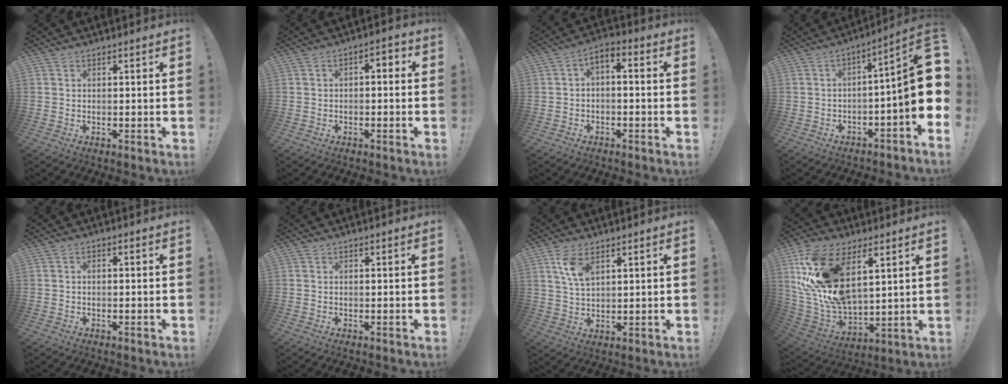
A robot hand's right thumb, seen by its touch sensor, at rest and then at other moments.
{"total": 2.9, "force": [-1.7, 1.4, 1.8], "torque": [-0.023, 0.009, -0.035]}
{"total": 3.7, "force": [-2.6, 1.4, 2.3], "torque": [-0.040, 0.005, -0.047]}
{"total": 13.9, "force": [-0.2, 1.6, 13.8], "torque": [-0.184, -0.007, -0.007]}
{"total": 0.8, "force": [-0.7, 0.1, 0.4], "torque": [-0.007, 0.001, -0.012]}
{"total": 0.0}
{"total": 7.6, "force": [4.1, 3.7, 5.2], "torque": [-0.084, -0.016, 0.074]}
{"total": 22.2, "force": [9.7, 12.8, 15.4], "torque": [-0.308, -0.046, 0.181]}